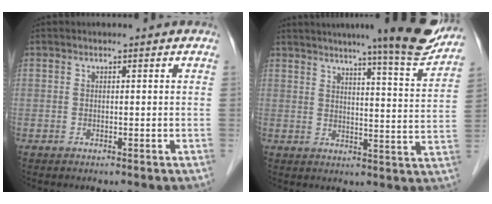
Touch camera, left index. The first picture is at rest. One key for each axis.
{"total": 14.3, "fx": 12.2, "fy": 0.3, "fz": 7.4, "tx": -0.093, "ty": -0.015, "tz": 0.147}